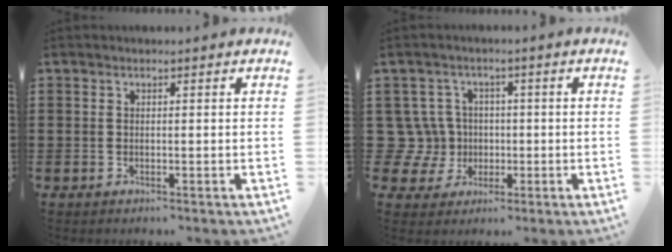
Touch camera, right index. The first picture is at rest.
{"total": 7.0, "force": [0.0, 6.7, 2.1], "torque": [-0.097, 0.008, -0.001]}